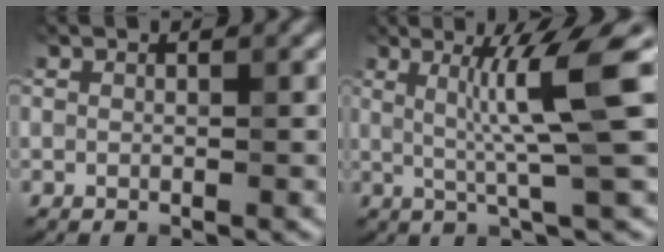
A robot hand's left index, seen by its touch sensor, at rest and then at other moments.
{"total": 6.6, "force": [1.2, 0.2, 6.4], "torque": [-0.111, 0.013, 0.023]}